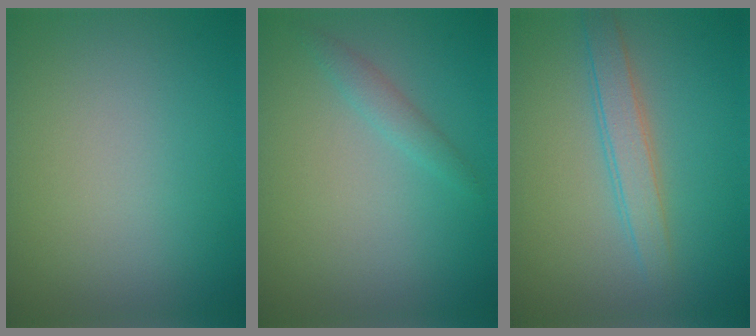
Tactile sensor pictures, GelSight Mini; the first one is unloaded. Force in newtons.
{"total": 1.3, "press": 1.3, "slide": 0.0}
{"total": 2.5, "press": 2.5, "slide": 0.0}